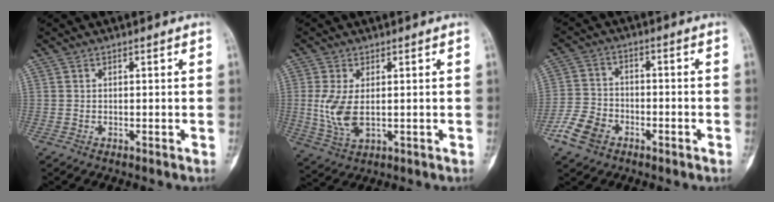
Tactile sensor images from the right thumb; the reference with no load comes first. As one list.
[{"total": 7.5, "force": [0.3, 3.9, 6.4], "torque": [-0.139, -0.010, 0.017]}, {"total": 7.1, "force": [-3.9, 4.9, 3.3], "torque": [-0.055, 0.025, -0.073]}]